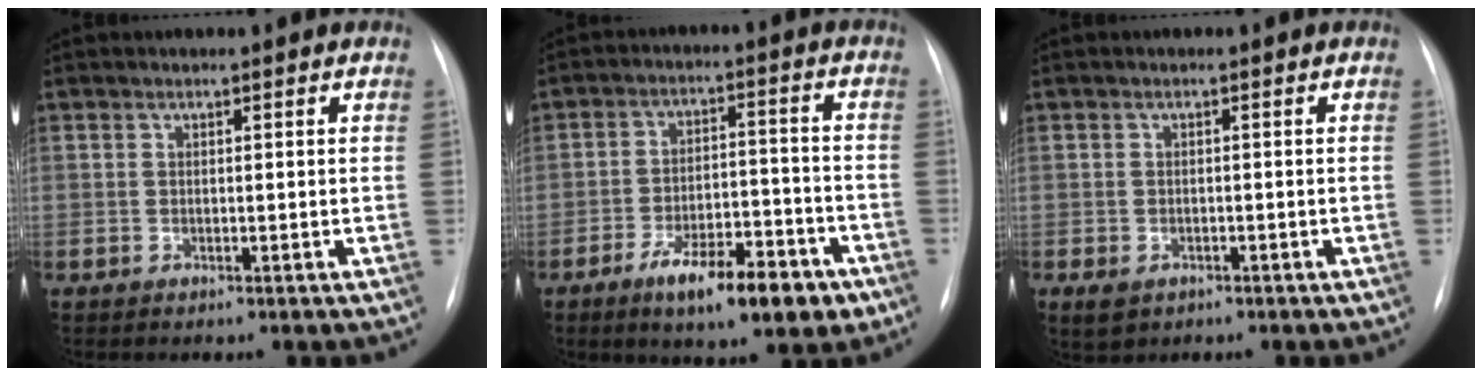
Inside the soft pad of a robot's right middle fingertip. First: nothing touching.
{"total": 12.1, "force": [-7.1, 4.1, 9.0], "torque": [-0.138, 0.007, -0.105]}
{"total": 3.0, "force": [-1.6, 2.2, 1.3], "torque": [-0.023, -0.003, -0.013]}